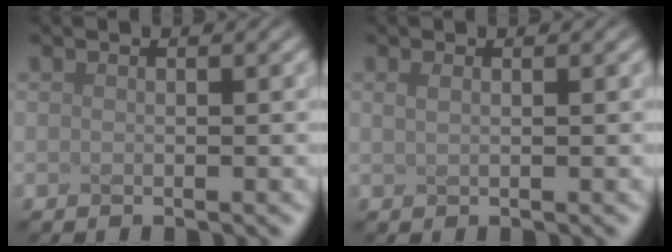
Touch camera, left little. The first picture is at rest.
{"total": 0.8, "force": [0.3, 0.3, 0.6], "torque": [-0.010, 0.002, 0.006]}